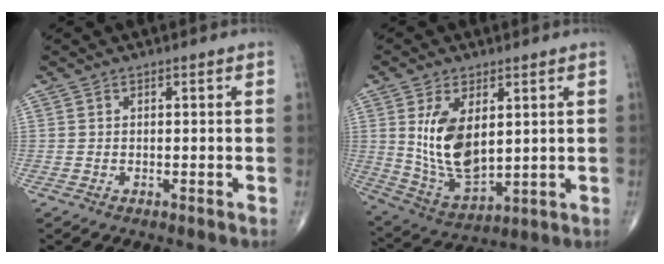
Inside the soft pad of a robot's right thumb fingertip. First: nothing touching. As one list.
[{"total": 13.0, "force": [2.9, 7.0, 10.5], "torque": [-0.182, -0.023, 0.074]}]